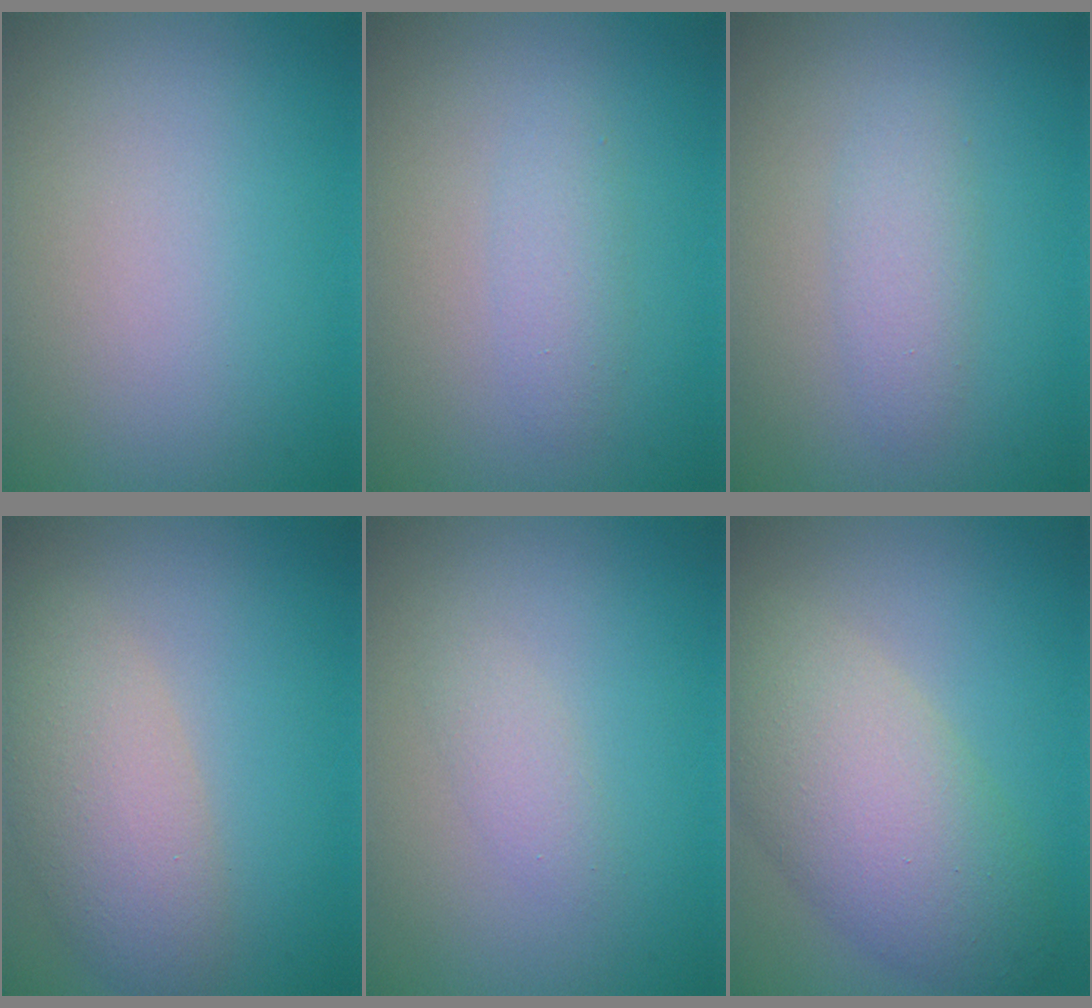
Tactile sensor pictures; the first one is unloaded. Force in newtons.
{"total": 1.6, "press": 1.6, "slide": 0.1}
{"total": 2.0, "press": 2.0, "slide": 0.0}
{"total": 5.0, "press": 5.0, "slide": 0.3}
{"total": 1.3, "press": 1.2, "slide": 0.1}
{"total": 7.6, "press": 7.6, "slide": 0.1}